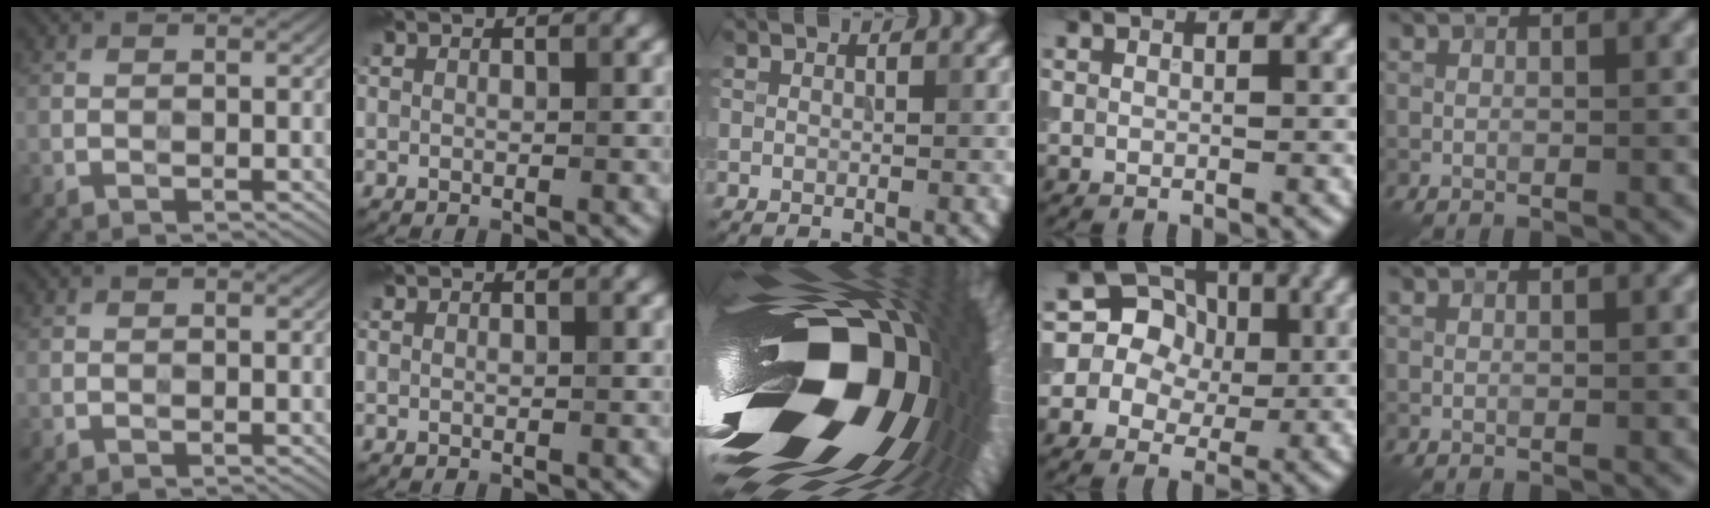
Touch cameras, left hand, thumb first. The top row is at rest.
{"middle": {"total": 22.5, "force": [-2.8, 12.0, 18.8], "torque": [-0.320, -0.057, -0.062]}, "ring": {"total": 10.6, "force": [2.7, 9.4, 3.9], "torque": [-0.097, 0.048, 0.030]}}